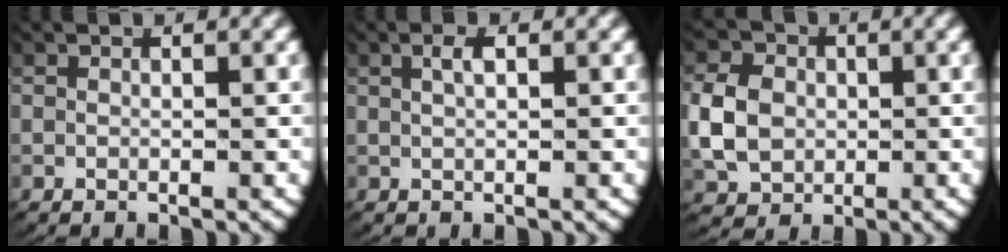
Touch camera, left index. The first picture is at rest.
{"total": 1.4, "force": [0.6, 0.4, 1.3], "torque": [-0.024, 0.000, 0.013]}
{"total": 5.3, "force": [-0.1, 4.5, 2.8], "torque": [-0.065, -0.010, 0.008]}